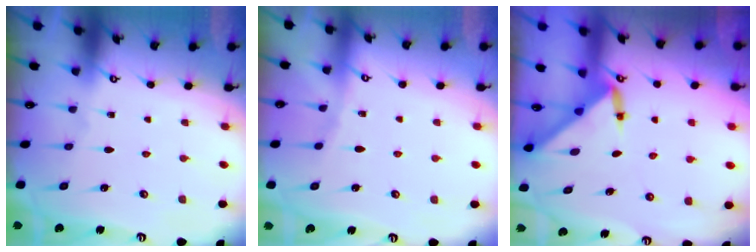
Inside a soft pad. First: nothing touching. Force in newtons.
{"total": 3.2, "press": 3.1, "slide": 0.6}
{"total": 3.3, "press": 3.3, "slide": 0.2}